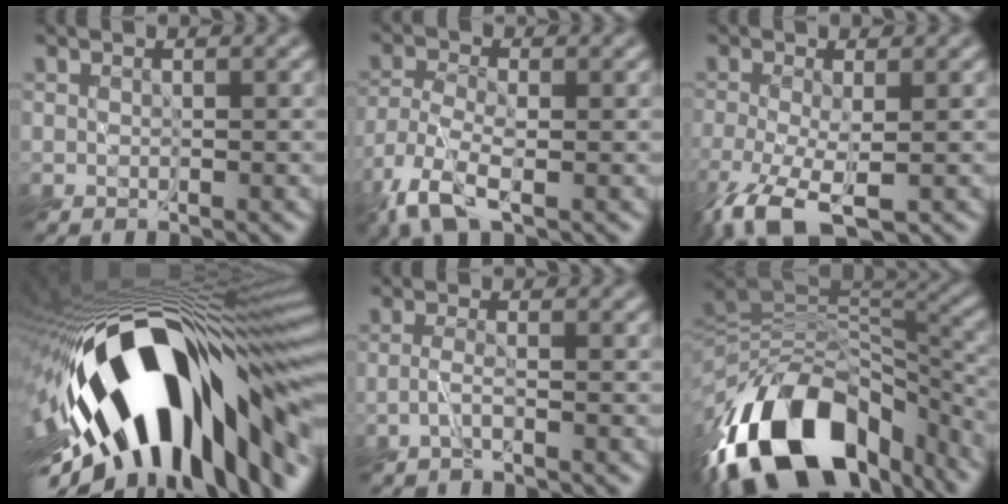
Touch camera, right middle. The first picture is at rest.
{"total": 4.3, "force": [-3.0, 1.3, 2.7], "torque": [-0.066, -0.007, -0.069]}
{"total": 6.0, "force": [-3.4, 2.3, 4.4], "torque": [-0.107, -0.017, -0.064]}
{"total": 18.5, "force": [-5.3, 7.7, 16.0], "torque": [-0.252, -0.017, -0.089]}
{"total": 0.9, "force": [-0.6, -0.3, 0.5], "torque": [-0.014, -0.002, -0.018]}
{"total": 15.9, "force": [-9.0, 8.7, 9.8], "torque": [-0.184, -0.005, -0.138]}